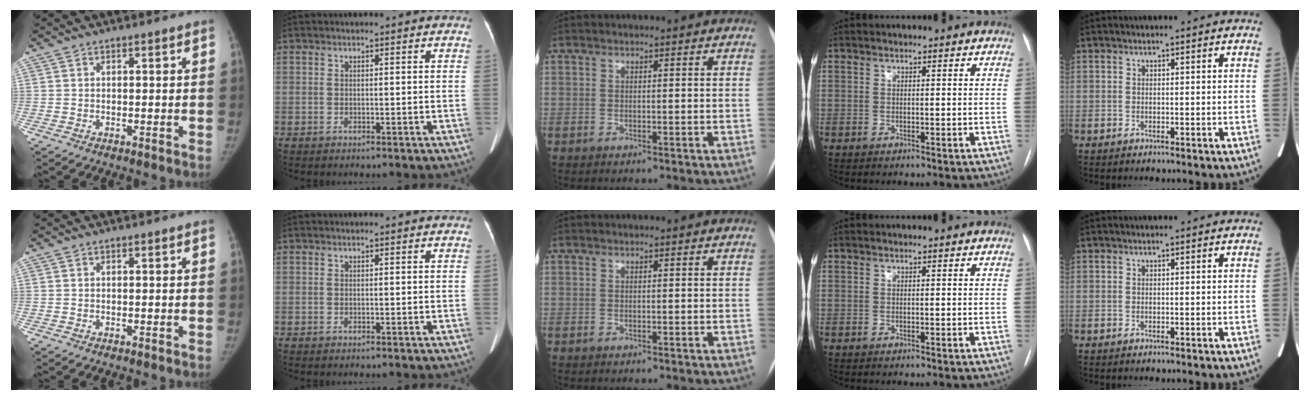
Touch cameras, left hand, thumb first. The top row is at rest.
{}